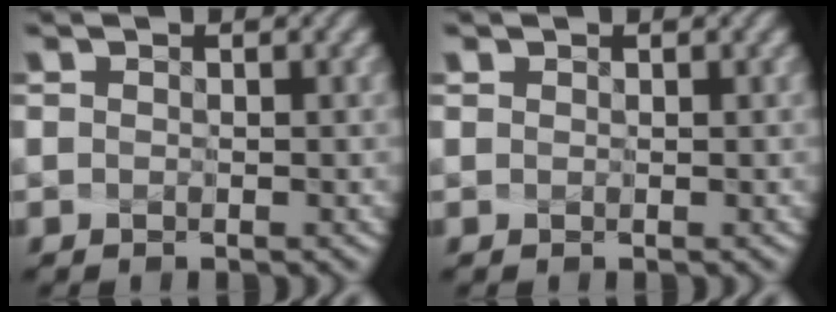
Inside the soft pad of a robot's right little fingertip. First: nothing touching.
{"total": 0.0}